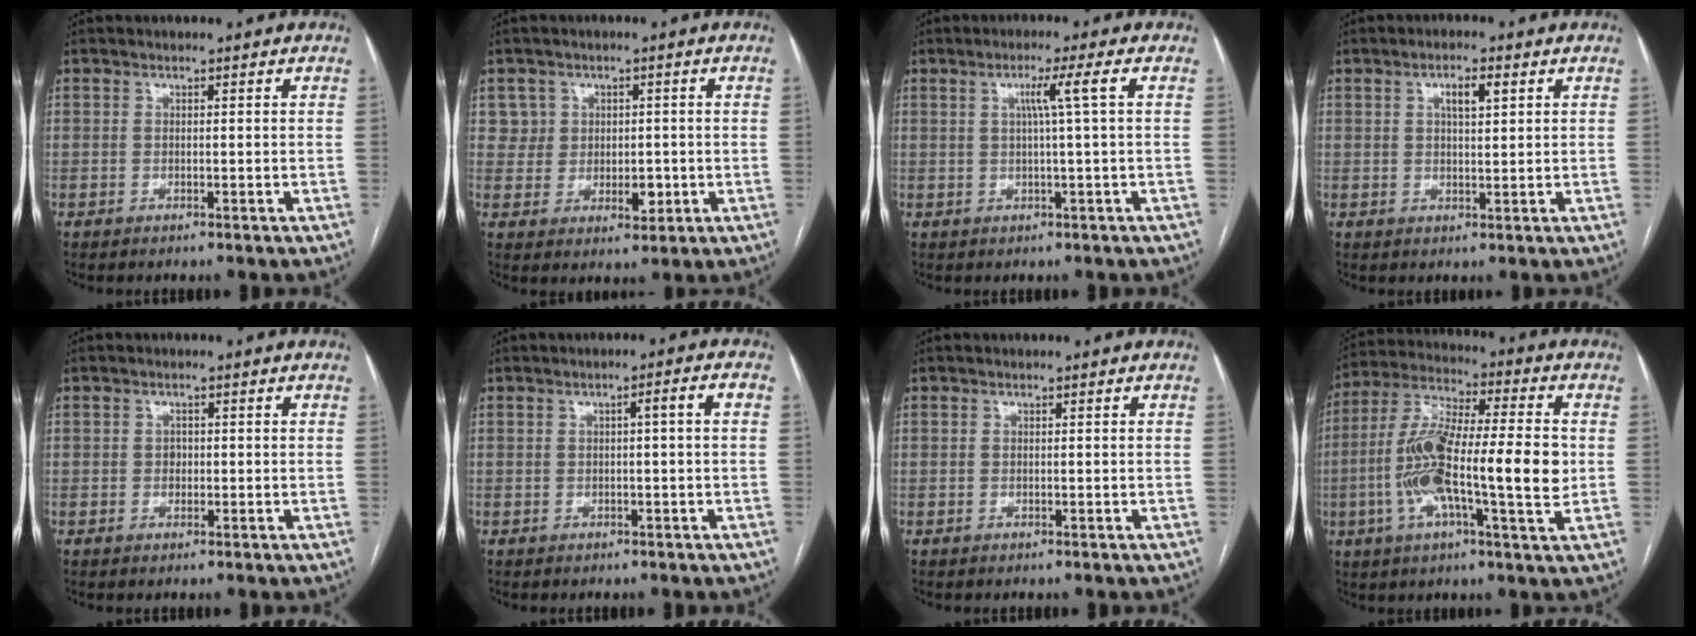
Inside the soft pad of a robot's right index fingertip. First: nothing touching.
{"total": 4.9, "force": [0.6, 4.6, 1.5], "torque": [-0.006, 0.006, 0.014]}
{"total": 4.1, "force": [0.9, -1.2, 3.8], "torque": [-0.070, 0.004, 0.018]}
{"total": 3.5, "force": [1.4, 0.9, 3.0], "torque": [-0.053, 0.003, 0.023]}
{"total": 1.2, "force": [-0.1, 1.0, 0.6], "torque": [-0.008, 0.003, -0.001]}
{"total": 2.6, "force": [0.1, -0.1, 2.6], "torque": [-0.036, 0.008, 0.003]}
{"total": 0.0}
{"total": 17.8, "force": [-1.9, 2.9, 17.4], "torque": [-0.327, 0.009, -0.040]}